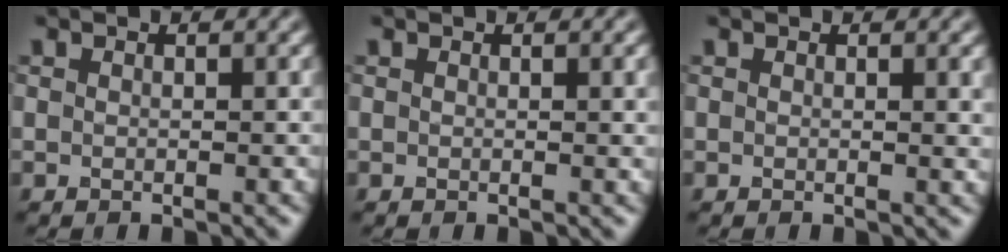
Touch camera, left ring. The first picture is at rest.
{"total": 1.1, "force": [0.2, 0.2, 1.0], "torque": [-0.009, 0.002, 0.001]}
{"total": 1.4, "force": [0.3, 0.4, 1.3], "torque": [-0.011, 0.001, 0.002]}